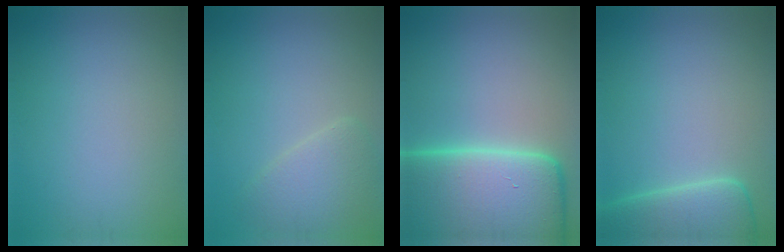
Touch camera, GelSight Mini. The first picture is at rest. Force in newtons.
{"total": 2.9, "press": 2.8, "slide": 0.4}
{"total": 19.1, "press": 19.1, "slide": 1.9}
{"total": 5.6, "press": 5.6, "slide": 0.5}